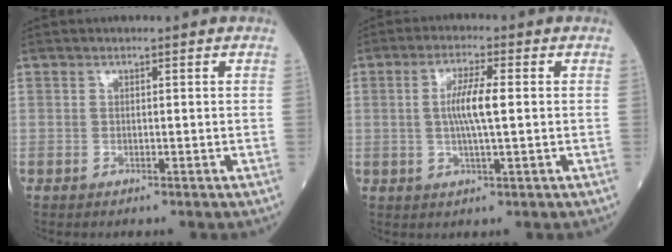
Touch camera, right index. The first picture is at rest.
{"total": 5.8, "force": [0.4, 0.4, 5.8], "torque": [-0.113, 0.001, 0.005]}